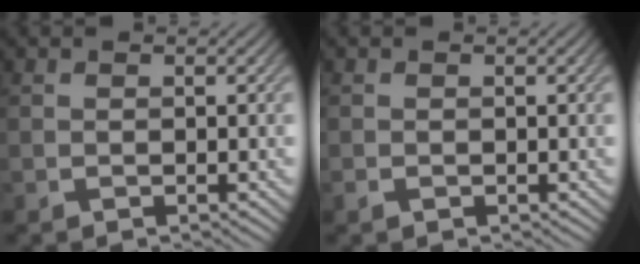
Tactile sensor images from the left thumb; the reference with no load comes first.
{"total": 1.0, "force": [-0.5, 0.7, 0.6], "torque": [-0.016, -0.007, -0.008]}